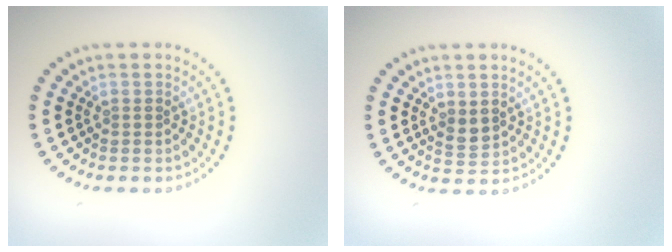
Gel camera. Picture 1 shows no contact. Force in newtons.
{"total": 1.5, "press": 1.4, "slide": 0.6}